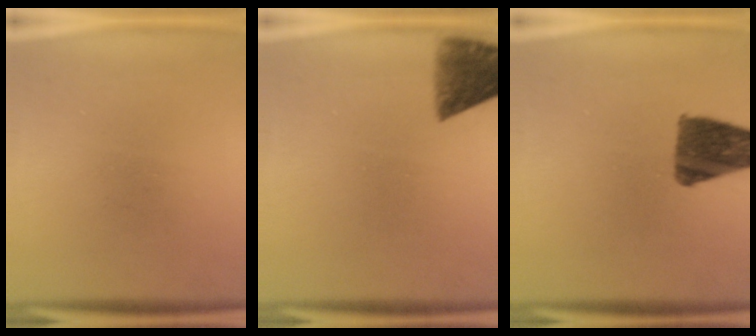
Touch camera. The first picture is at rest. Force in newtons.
{"total": 8.2}
{"total": 10.8}